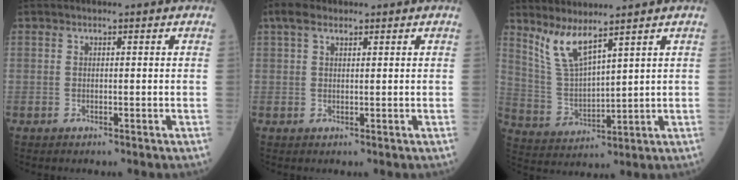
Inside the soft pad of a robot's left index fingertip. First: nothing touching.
{"total": 2.8, "force": [1.8, 1.2, 1.7], "torque": [-0.040, 0.021, 0.037]}
{"total": 6.5, "force": [5.2, 0.2, 3.9], "torque": [-0.094, -0.017, 0.119]}